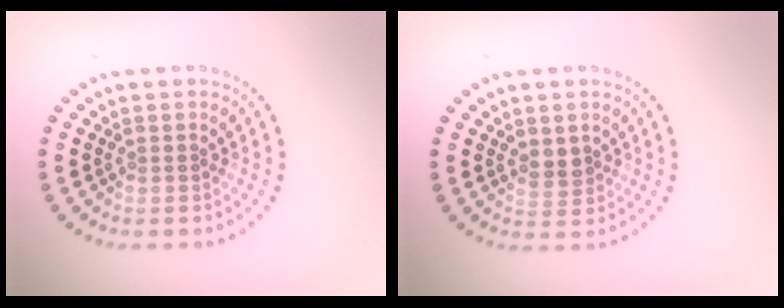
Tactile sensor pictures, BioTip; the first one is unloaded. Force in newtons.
{"total": 1.3, "press": 1.2, "slide": 0.5}